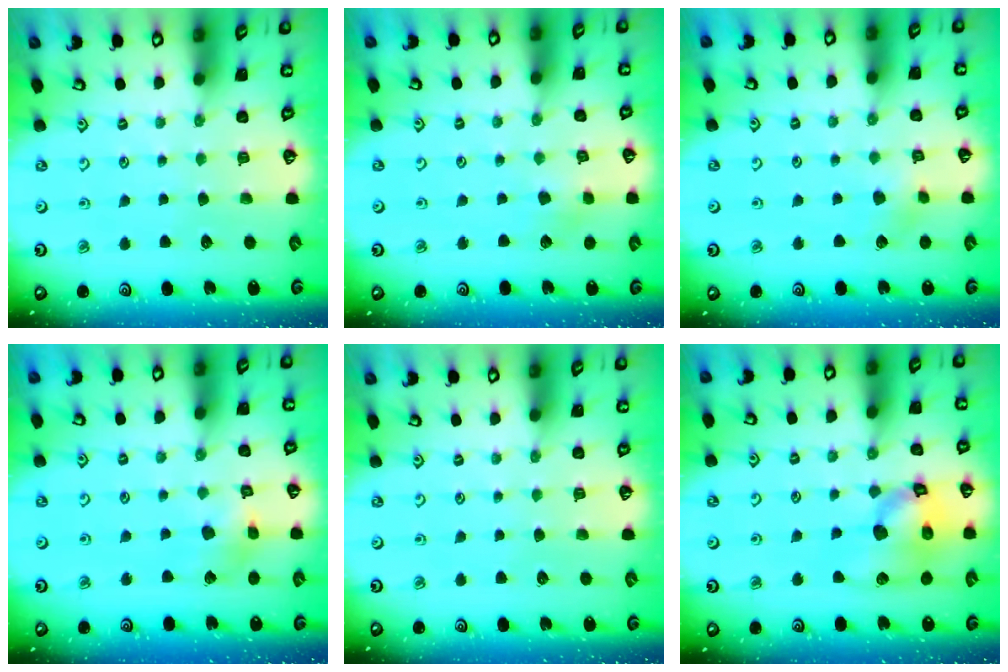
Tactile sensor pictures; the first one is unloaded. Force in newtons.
{"total": 2.3, "press": 2.3, "slide": 0.4}
{"total": 3.3, "press": 3.3, "slide": 0.6}
{"total": 6.3, "press": 6.2, "slide": 0.6}
{"total": 0.0}
{"total": 16.7, "press": 16.5, "slide": 2.3}